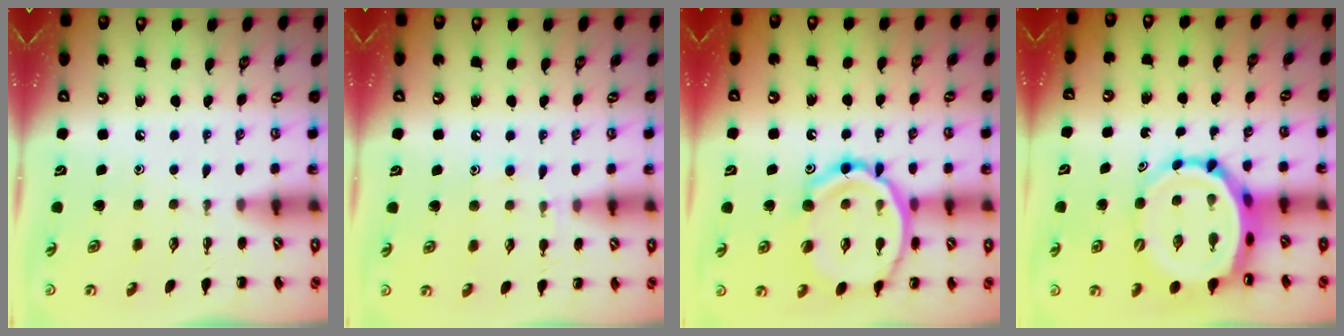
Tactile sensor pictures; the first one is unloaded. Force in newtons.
{"total": 7.0, "press": 6.6, "slide": 2.4}
{"total": 19.7, "press": 19.5, "slide": 2.5}
{"total": 9.1, "press": 8.9, "slide": 1.9}